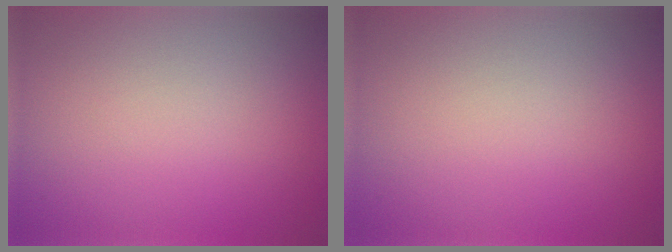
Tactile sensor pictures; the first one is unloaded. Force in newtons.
{"total": 0.0}